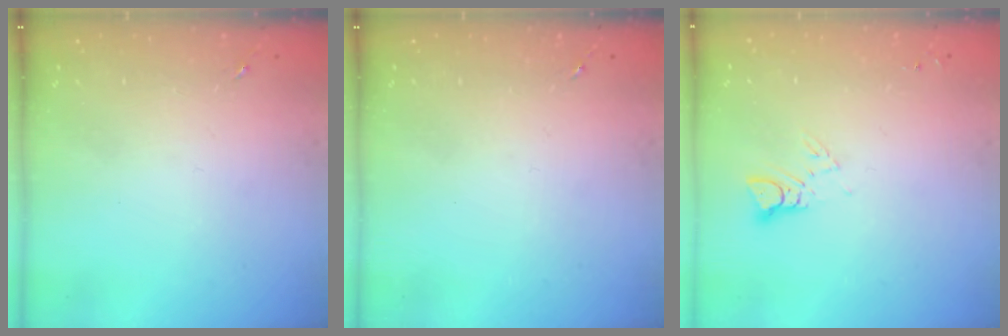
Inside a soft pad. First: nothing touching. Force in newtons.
{"total": 0.0}
{"total": 3.2, "press": 3.2, "slide": 0.0}